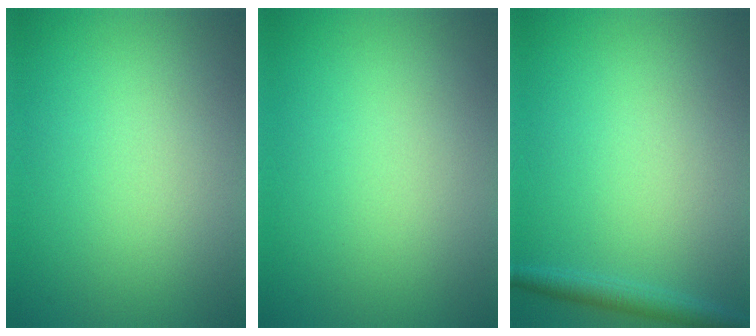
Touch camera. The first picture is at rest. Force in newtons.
{"total": 0.0}
{"total": 1.8, "press": 1.8, "slide": 0.1}